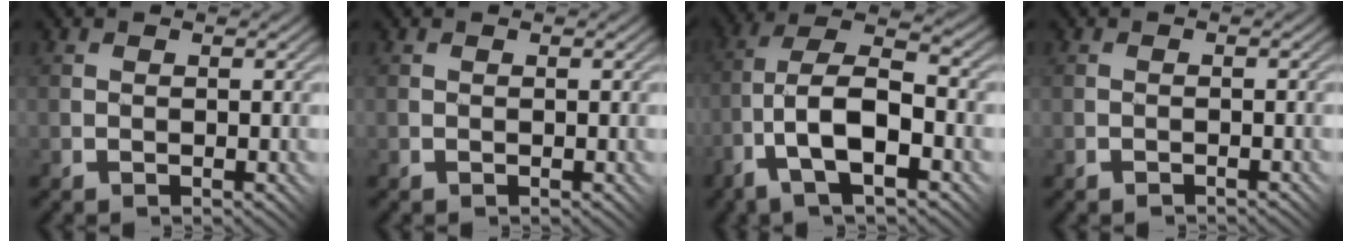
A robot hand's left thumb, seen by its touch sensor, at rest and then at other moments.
{"total": 0.0}
{"total": 11.4, "force": [-4.0, 4.5, 9.7], "torque": [-0.200, 0.000, -0.072]}
{"total": 0.6, "force": [-0.5, -0.2, -0.2], "torque": [0.003, 0.005, -0.012]}